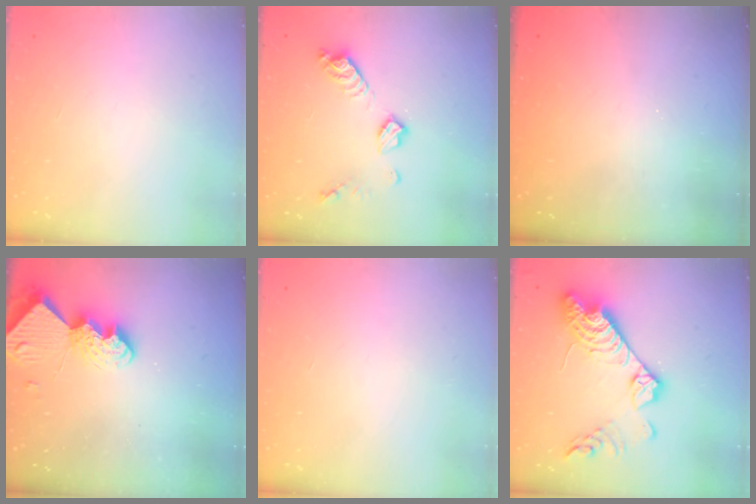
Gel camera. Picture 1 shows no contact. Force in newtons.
{"total": 9.4, "press": 9.4, "slide": 0.3}
{"total": 0.0}
{"total": 9.7, "press": 9.6, "slide": 1.0}
{"total": 0.0}
{"total": 18.9, "press": 18.9, "slide": 1.3}